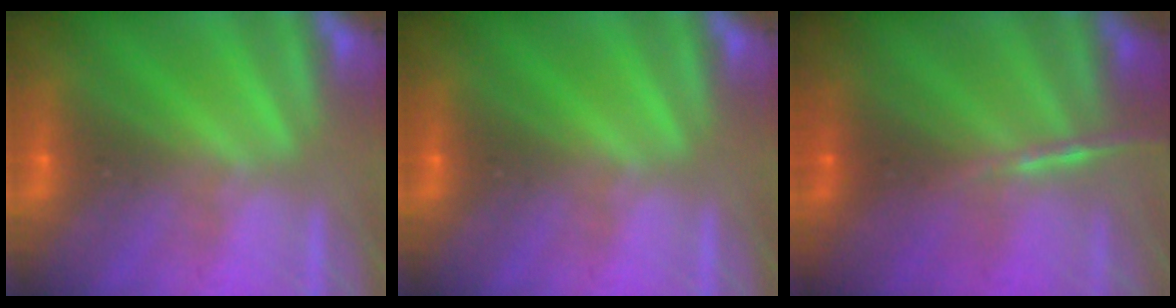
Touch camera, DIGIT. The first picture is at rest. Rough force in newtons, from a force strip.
{"total": 0.0}
{"total": 1.5}